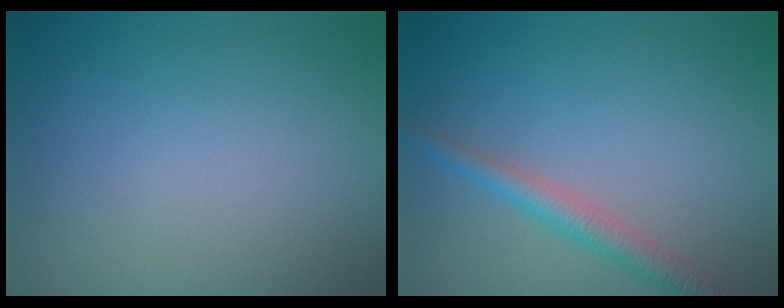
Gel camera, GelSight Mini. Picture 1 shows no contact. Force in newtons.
{"total": 2.7, "press": 2.7, "slide": 0.1}